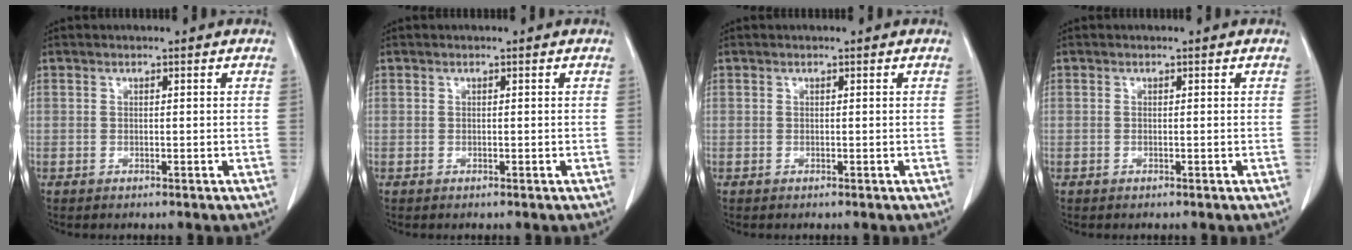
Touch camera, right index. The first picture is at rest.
{"total": 0.0}
{"total": 0.0}
{"total": 0.0}